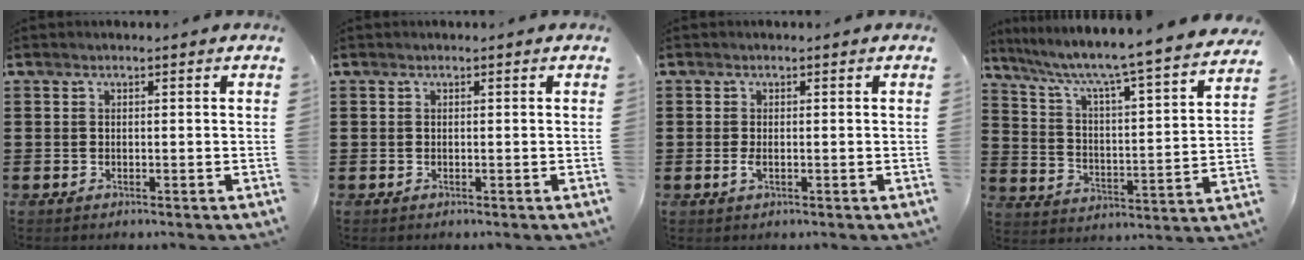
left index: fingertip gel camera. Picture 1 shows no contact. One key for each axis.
{"total": 0.0}
{"total": 1.3, "fx": -0.2, "fy": 0.4, "fz": 1.2, "tx": -0.031, "ty": -0.004, "tz": -0.005}
{"total": 5.3, "fx": 4.5, "fy": -0.3, "fz": 2.8, "tx": -0.077, "ty": -0.051, "tz": 0.064}